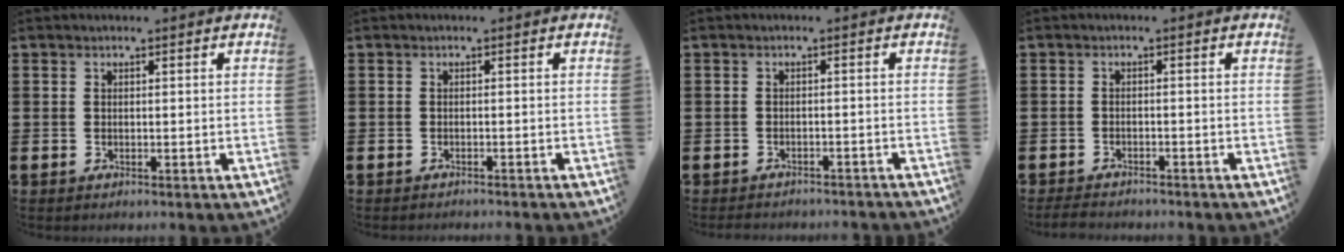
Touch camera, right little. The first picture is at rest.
{"total": 0.0}
{"total": 1.3, "force": [-1.3, 0.0, 0.0], "torque": [-0.003, 0.002, -0.027]}
{"total": 1.6, "force": [-1.6, 0.2, 0.3], "torque": [-0.009, 0.004, -0.034]}